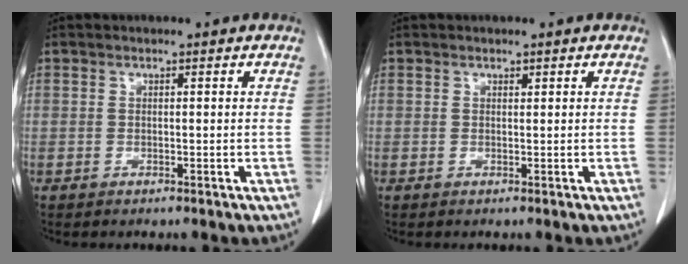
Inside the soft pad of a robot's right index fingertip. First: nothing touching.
{"total": 0.0}